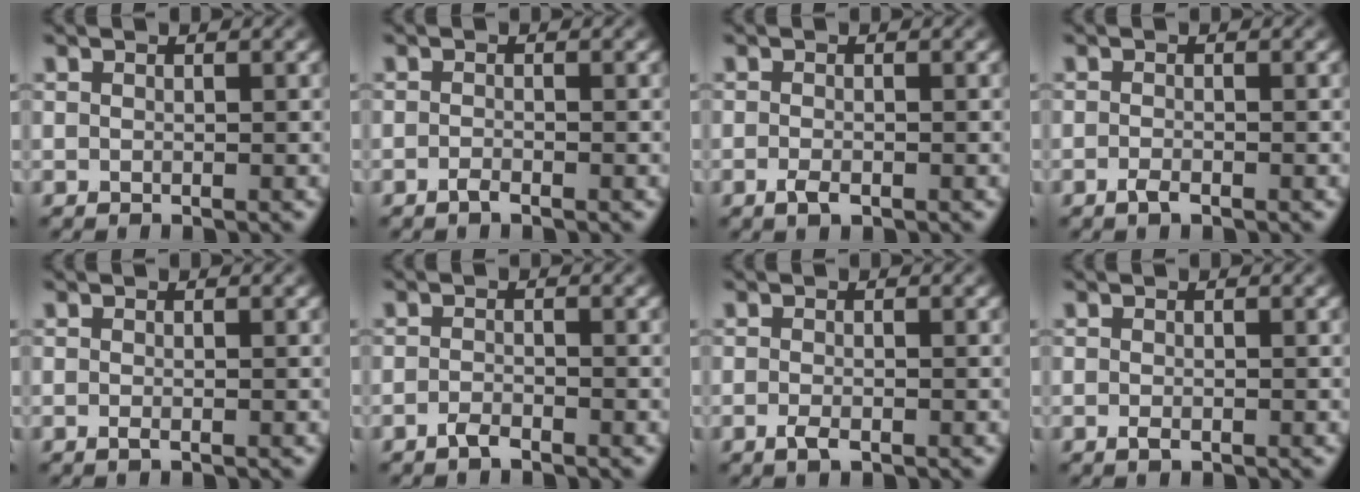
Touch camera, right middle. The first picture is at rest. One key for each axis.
{"total": 0.9, "fx": -0.6, "fy": 0.2, "fz": 0.6, "tx": -0.011, "ty": 0.001, "tz": -0.013}
{"total": 1.4, "fx": -0.7, "fy": 0.6, "fz": 1.1, "tx": -0.023, "ty": -0.004, "tz": -0.015}
{"total": 1.1, "fx": -0.7, "fy": 0.3, "fz": 0.8, "tx": -0.016, "ty": -0.001, "tz": -0.015}
{"total": 0.6, "fx": -0.3, "fy": 0.1, "fz": 0.5, "tx": -0.010, "ty": -0.004, "tz": -0.005}
{"total": 1.3, "fx": -1.0, "fy": 0.3, "fz": 0.8, "tx": -0.017, "ty": 0.001, "tz": -0.023}
{"total": 1.4, "fx": -0.8, "fy": 0.5, "fz": 1.1, "tx": -0.023, "ty": -0.004, "tz": -0.016}
{"total": 0.8, "fx": -0.4, "fy": 0.4, "fz": 0.6, "tx": -0.012, "ty": -0.003, "tz": -0.007}